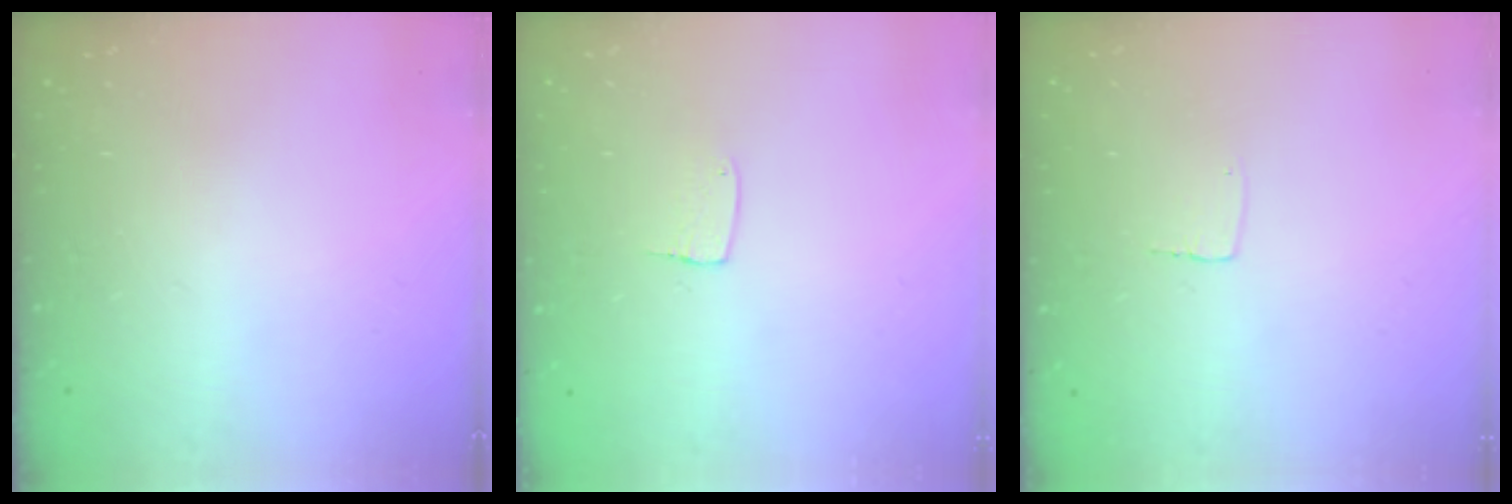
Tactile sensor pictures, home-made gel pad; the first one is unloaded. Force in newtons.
{"total": 4.3, "press": 4.3, "slide": 0.4}
{"total": 2.6, "press": 2.6, "slide": 0.1}